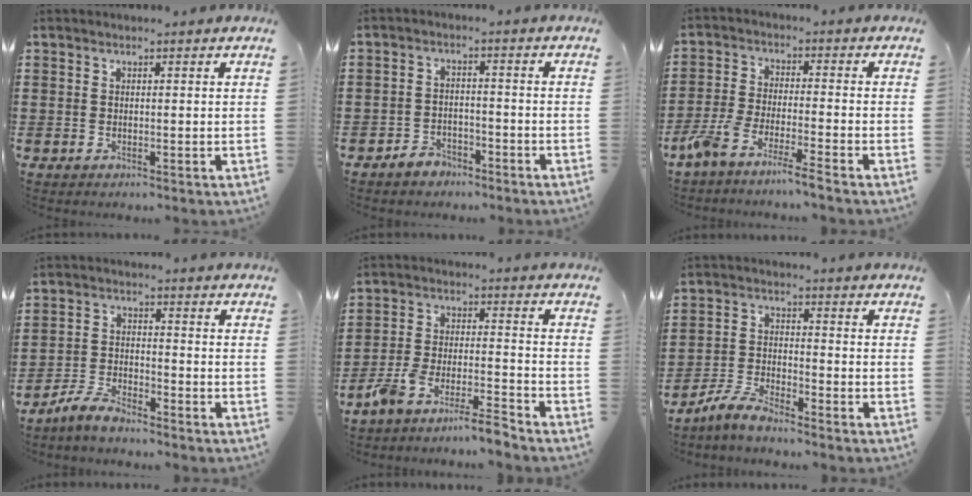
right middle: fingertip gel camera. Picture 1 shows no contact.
{"total": 2.9, "force": [-2.6, 1.1, 0.3], "torque": [-0.012, 0.007, -0.055]}
{"total": 5.5, "force": [-5.0, -0.5, 2.4], "torque": [-0.072, -0.022, -0.103]}
{"total": 4.6, "force": [-4.3, 0.7, 1.6], "torque": [-0.048, 0.000, -0.090]}
{"total": 6.7, "force": [-6.3, -0.3, 2.1], "torque": [-0.051, -0.007, -0.127]}
{"total": 5.2, "force": [-4.8, 0.5, 2.0], "torque": [-0.061, -0.006, -0.101]}